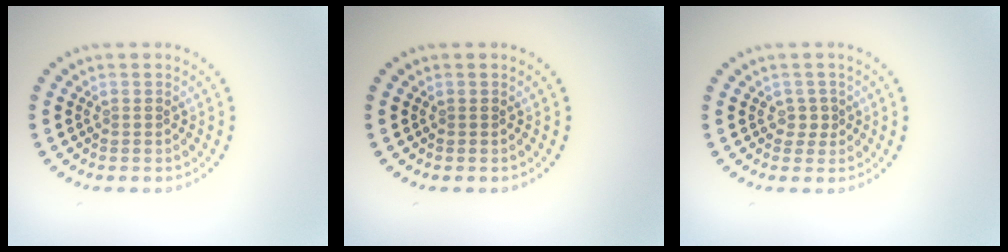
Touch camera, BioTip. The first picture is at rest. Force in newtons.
{"total": 0.0}
{"total": 1.1, "press": 0.9, "slide": 0.6}